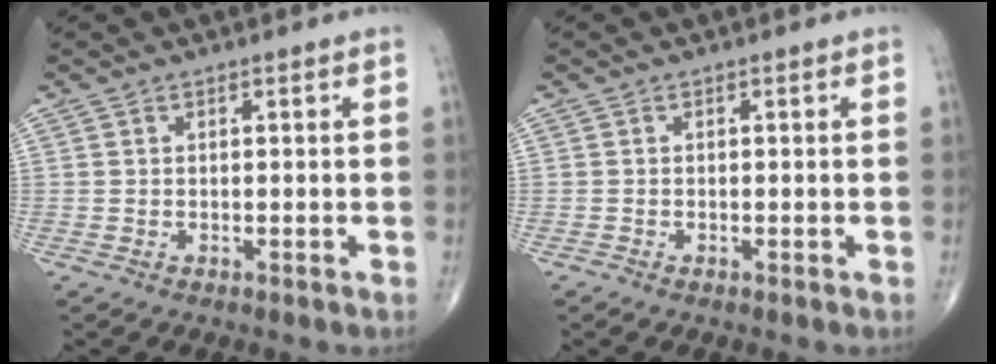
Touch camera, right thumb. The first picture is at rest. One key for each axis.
{"total": 0.0}